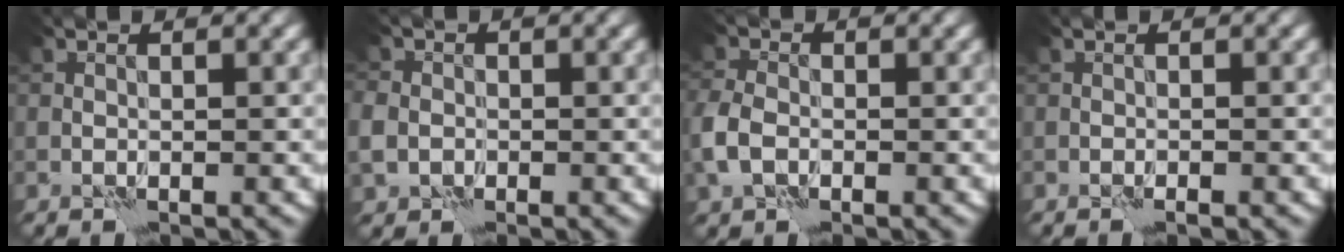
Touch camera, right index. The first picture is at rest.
{"total": 3.0, "force": [-0.6, 2.6, 1.2], "torque": [-0.025, -0.005, -0.016]}
{"total": 3.7, "force": [-1.2, 2.6, 2.4], "torque": [-0.066, 0.000, -0.035]}
{"total": 0.6, "force": [-0.5, 0.0, 0.4], "torque": [-0.006, 0.002, -0.010]}